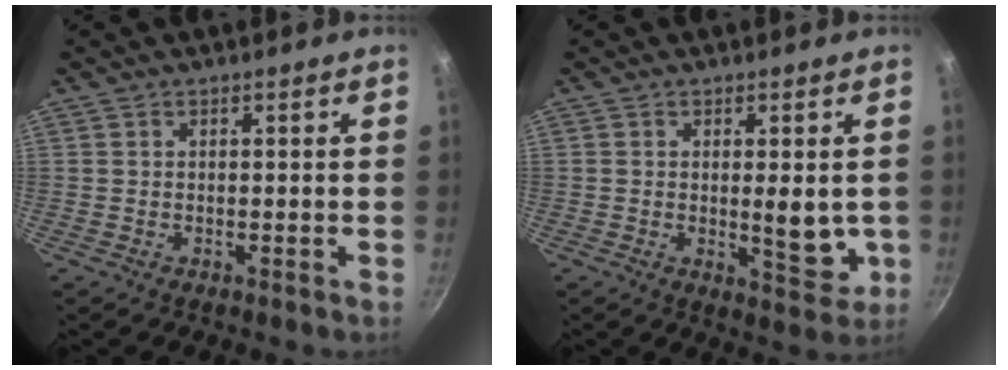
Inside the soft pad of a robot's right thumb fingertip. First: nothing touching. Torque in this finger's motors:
{"motor_torque": [0.57, 0.28, 1.29, -0.48, 0.32]}